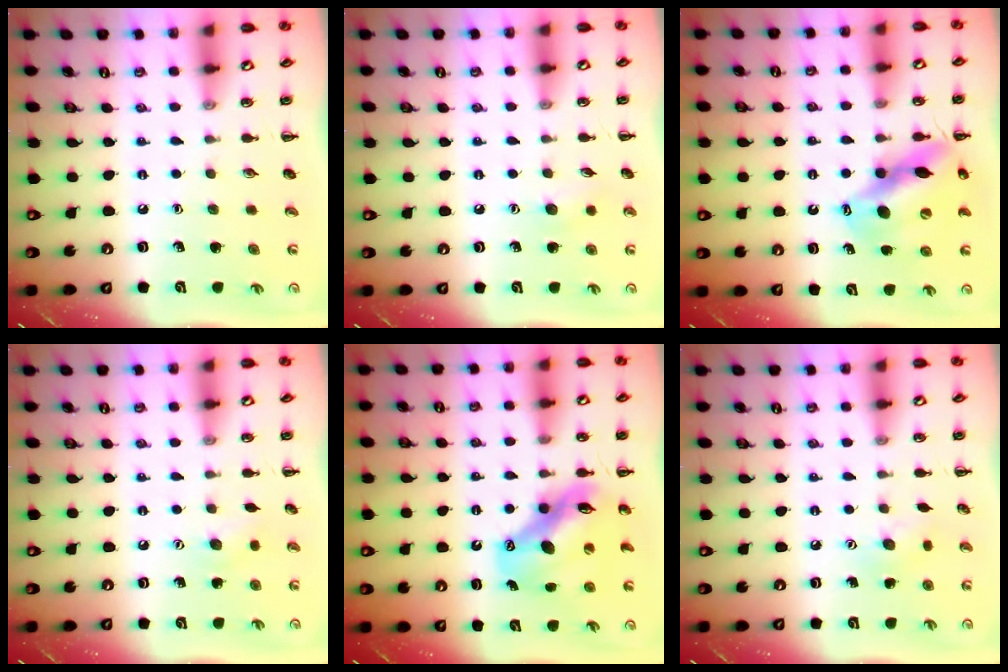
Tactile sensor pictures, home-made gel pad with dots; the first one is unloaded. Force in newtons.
{"total": 5.7, "press": 5.5, "slide": 1.4}
{"total": 13.6, "press": 13.1, "slide": 3.7}
{"total": 5.7, "press": 5.5, "slide": 1.5}
{"total": 12.2, "press": 11.6, "slide": 3.5}
{"total": 4.8, "press": 4.6, "slide": 1.1}